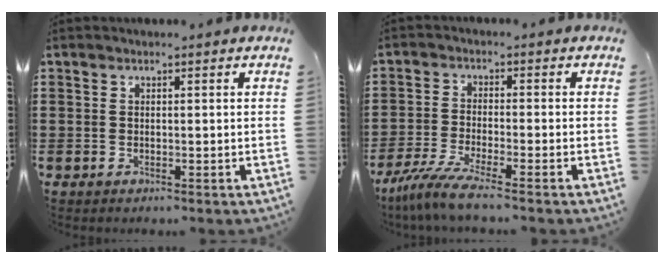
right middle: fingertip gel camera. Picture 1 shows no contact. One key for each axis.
{"total": 5.6, "fx": -4.6, "fy": -0.1, "fz": 3.1, "tx": -0.079, "ty": -0.021, "tz": -0.095}